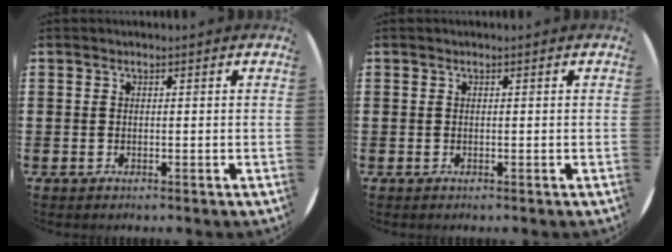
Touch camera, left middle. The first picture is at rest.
{"total": 0.0}